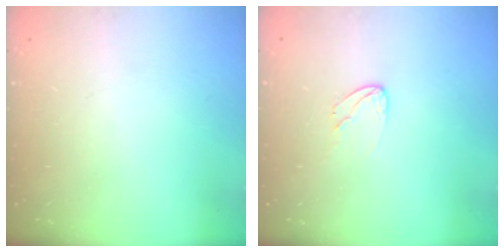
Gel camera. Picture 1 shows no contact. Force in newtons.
{"total": 5.0, "press": 5.0, "slide": 0.4}